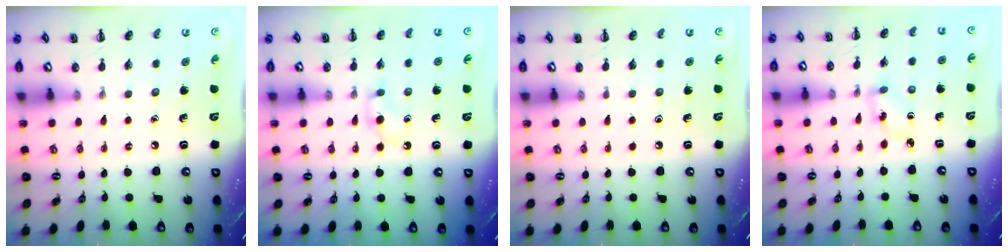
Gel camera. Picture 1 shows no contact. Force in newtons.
{"total": 3.2, "press": 2.9, "slide": 1.4}
{"total": 0.0}
{"total": 3.1, "press": 2.8, "slide": 1.2}